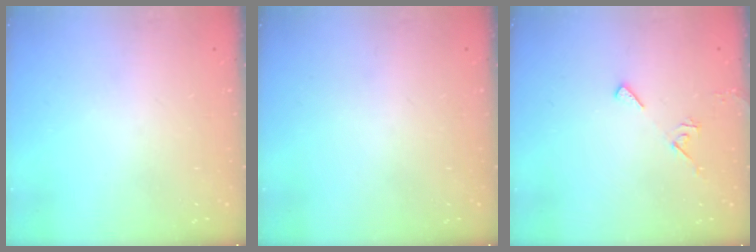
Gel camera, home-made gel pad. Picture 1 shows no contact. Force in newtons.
{"total": 0.0}
{"total": 5.2, "press": 5.2, "slide": 0.6}